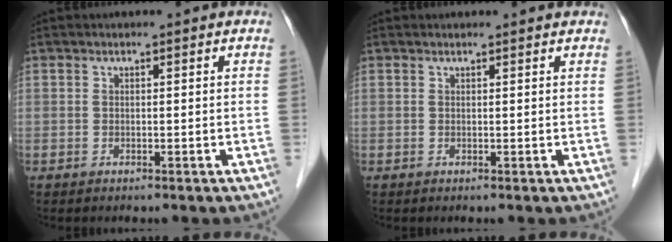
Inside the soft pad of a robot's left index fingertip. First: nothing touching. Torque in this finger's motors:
{"motor_torque": [0.20, -0.30, 0.02, 0.01]}